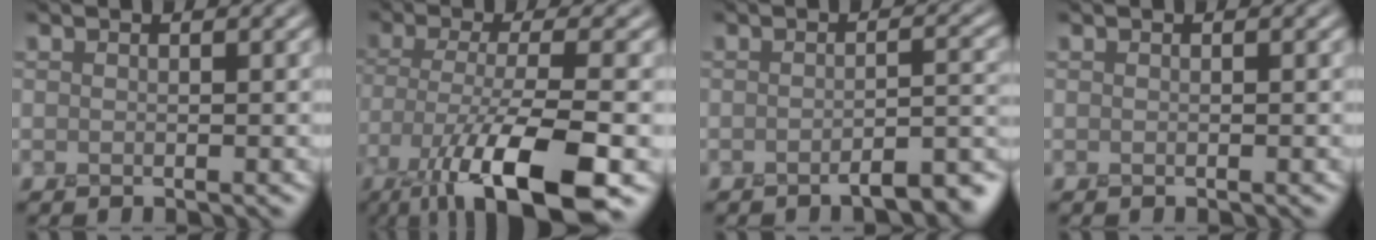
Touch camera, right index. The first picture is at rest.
{"total": 10.5, "force": [-5.2, 3.0, 8.6], "torque": [-0.161, -0.017, -0.090]}
{"total": 3.6, "force": [-2.6, 0.9, 2.3], "torque": [-0.022, 0.006, -0.043]}
{"total": 0.0}